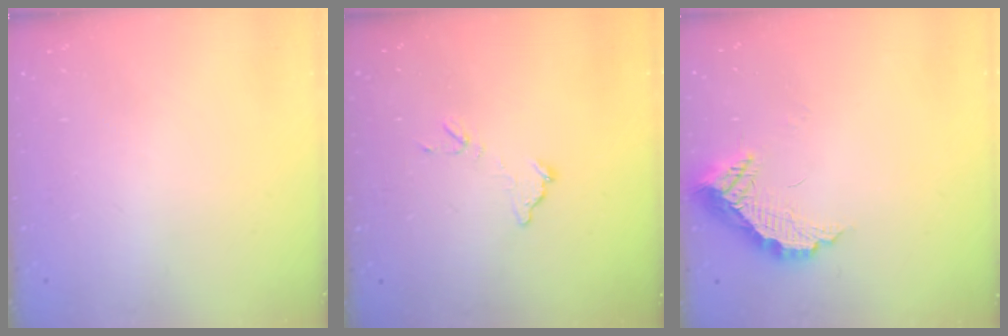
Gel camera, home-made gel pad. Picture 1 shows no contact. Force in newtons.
{"total": 7.4, "press": 7.4, "slide": 0.4}
{"total": 9.4, "press": 9.4, "slide": 0.7}